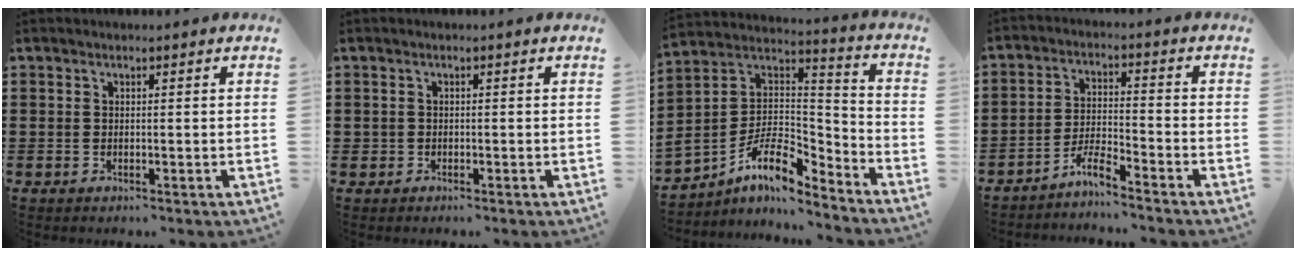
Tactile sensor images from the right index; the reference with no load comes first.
{"total": 0.7, "force": [-0.3, 0.6, 0.1], "torque": [-0.003, 0.003, -0.008]}
{"total": 8.5, "force": [-5.7, 3.4, 5.3], "torque": [-0.120, -0.010, -0.114]}
{"total": 4.3, "force": [-4.1, -0.1, 1.4], "torque": [-0.044, -0.001, -0.087]}